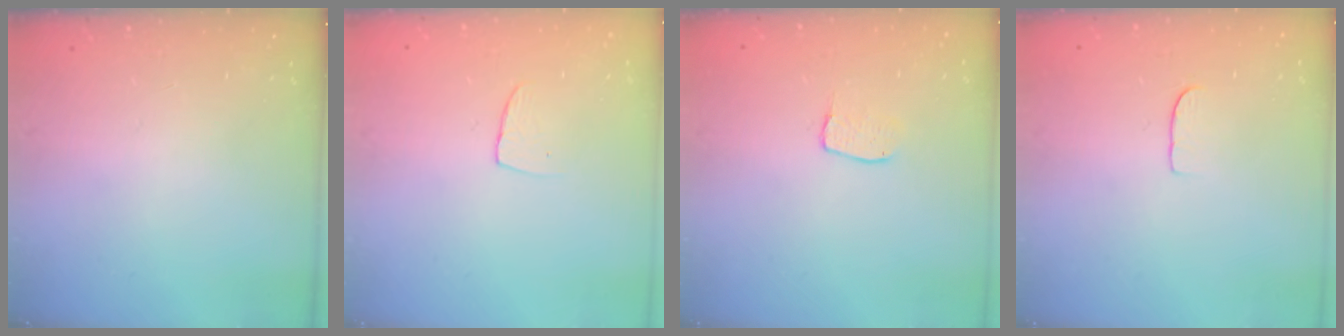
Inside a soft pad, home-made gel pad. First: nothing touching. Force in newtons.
{"total": 4.9, "press": 4.8, "slide": 0.4}
{"total": 4.8, "press": 4.8, "slide": 0.3}
{"total": 4.5, "press": 4.5, "slide": 0.3}